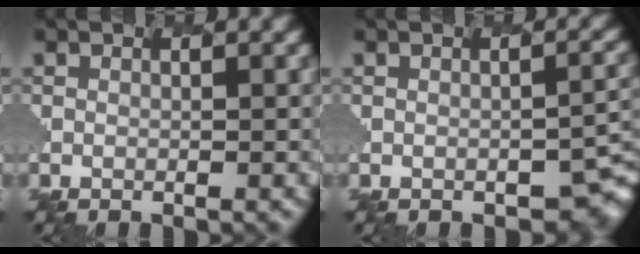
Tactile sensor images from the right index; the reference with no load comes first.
{"total": 4.3, "force": [-1.8, 1.8, 3.5], "torque": [-0.047, -0.008, -0.010]}